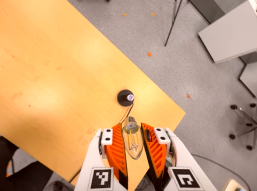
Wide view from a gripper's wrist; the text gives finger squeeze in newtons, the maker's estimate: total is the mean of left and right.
{"total": 11.5, "left": 11.8, "right": 11.3}